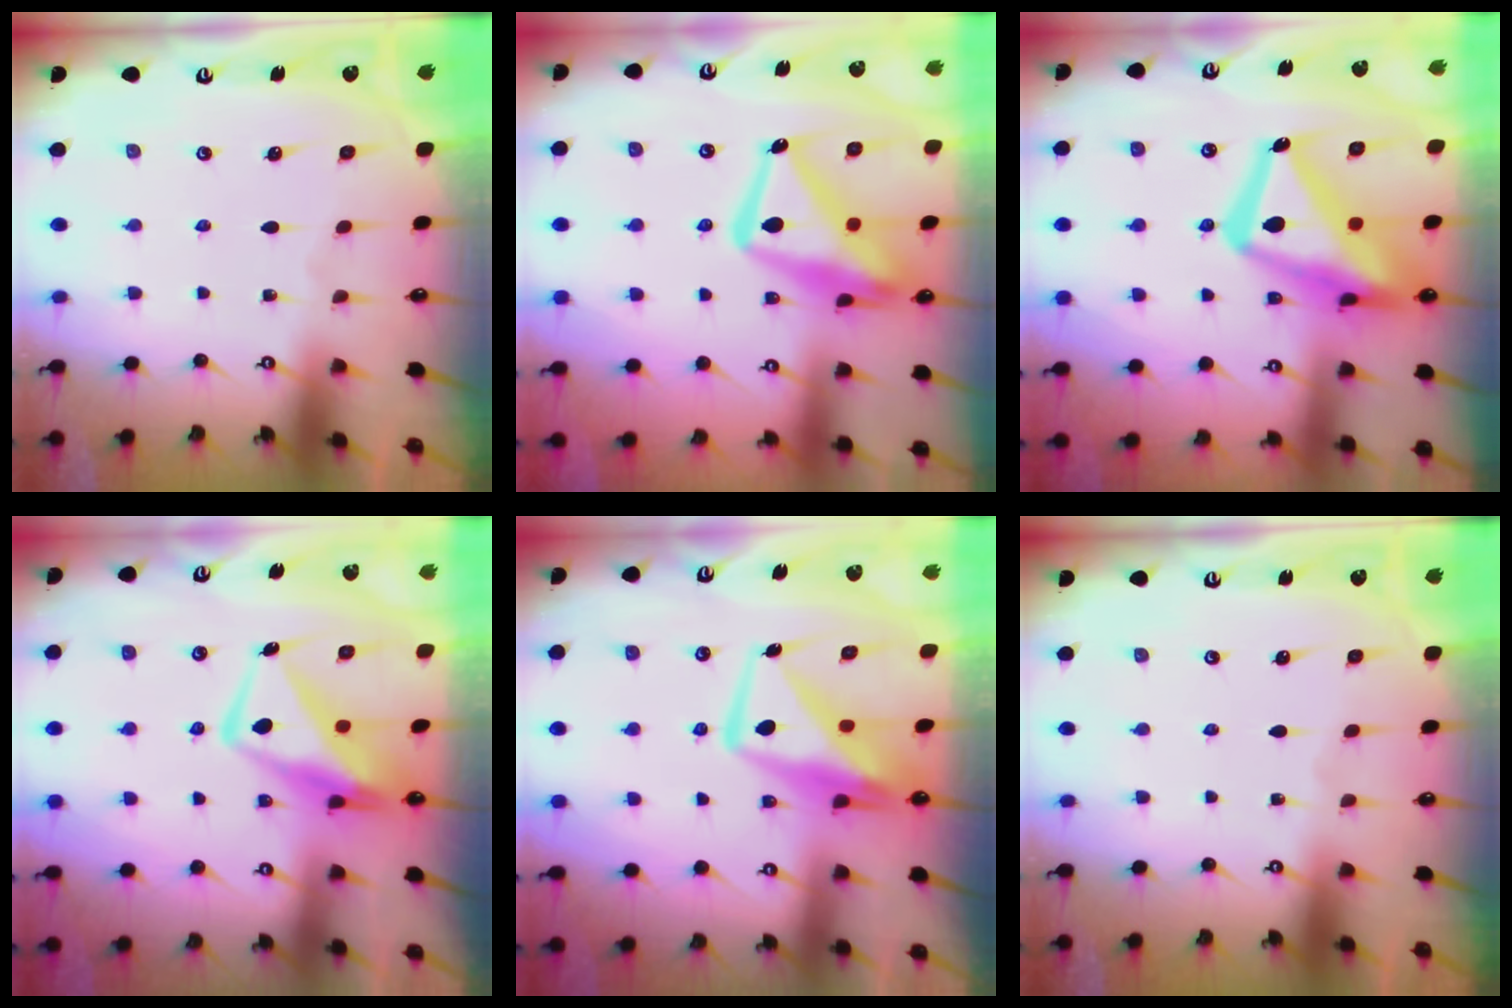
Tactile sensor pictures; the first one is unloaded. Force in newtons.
{"total": 17.6, "press": 17.5, "slide": 1.7}
{"total": 20.3, "press": 20.2, "slide": 1.8}
{"total": 10.8, "press": 10.8, "slide": 1.2}
{"total": 11.0, "press": 10.9, "slide": 1.5}
{"total": 0.0}